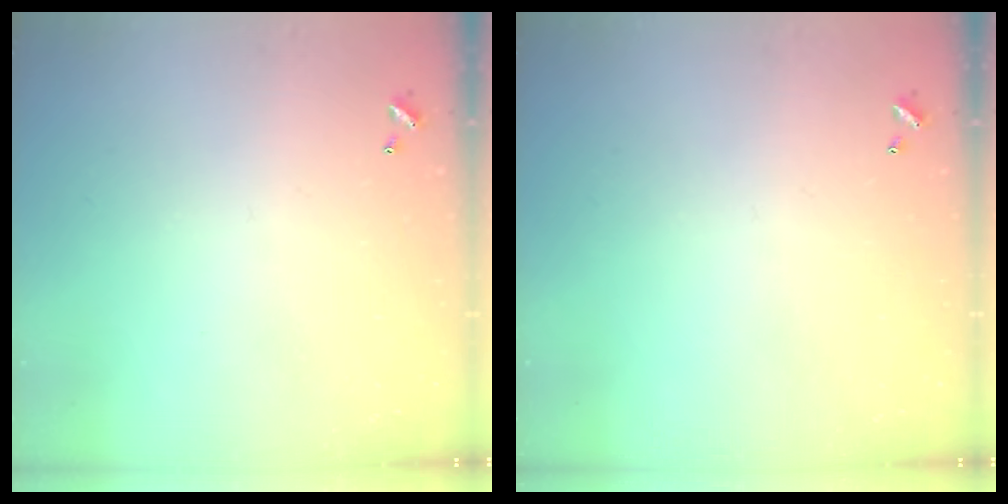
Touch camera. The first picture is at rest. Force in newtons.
{"total": 0.0}